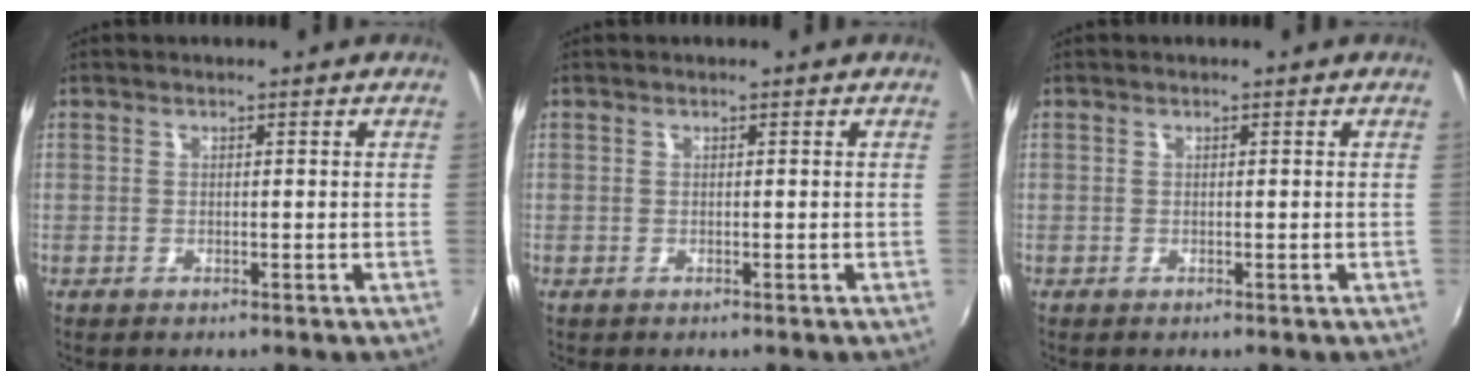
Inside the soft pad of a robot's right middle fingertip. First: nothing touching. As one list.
[{"total": 0.0}, {"total": 0.0}]